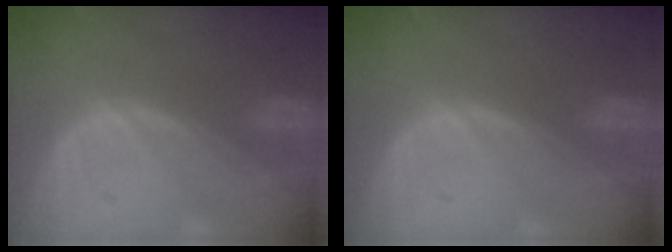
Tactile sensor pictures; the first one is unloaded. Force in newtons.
{"total": 0.0}